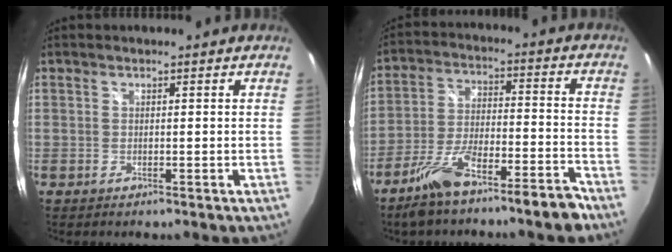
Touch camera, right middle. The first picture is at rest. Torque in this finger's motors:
{"motor_torque": [1.20, -0.94, 0.37, 0.18]}